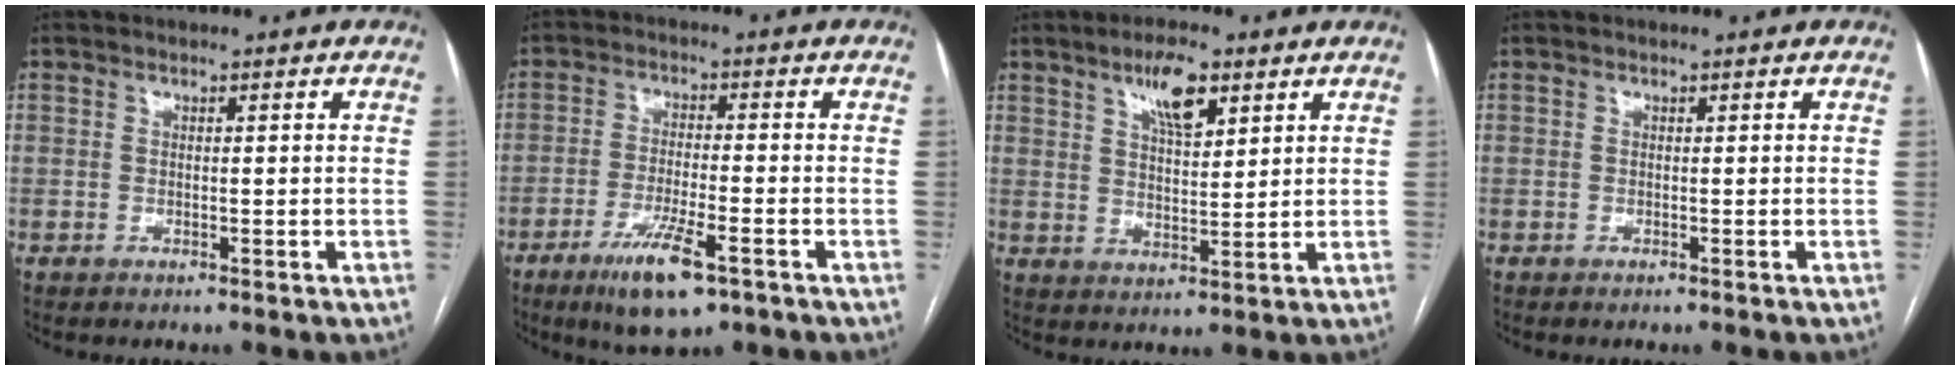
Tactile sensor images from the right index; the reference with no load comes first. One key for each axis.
{"total": 8.6, "fx": -5.0, "fy": 1.5, "fz": 6.9, "tx": -0.125, "ty": -0.016, "tz": -0.082}
{"total": 6.8, "fx": 4.0, "fy": 2.0, "fz": 5.1, "tx": -0.091, "ty": 0.002, "tz": 0.070}
{"total": 0.0}